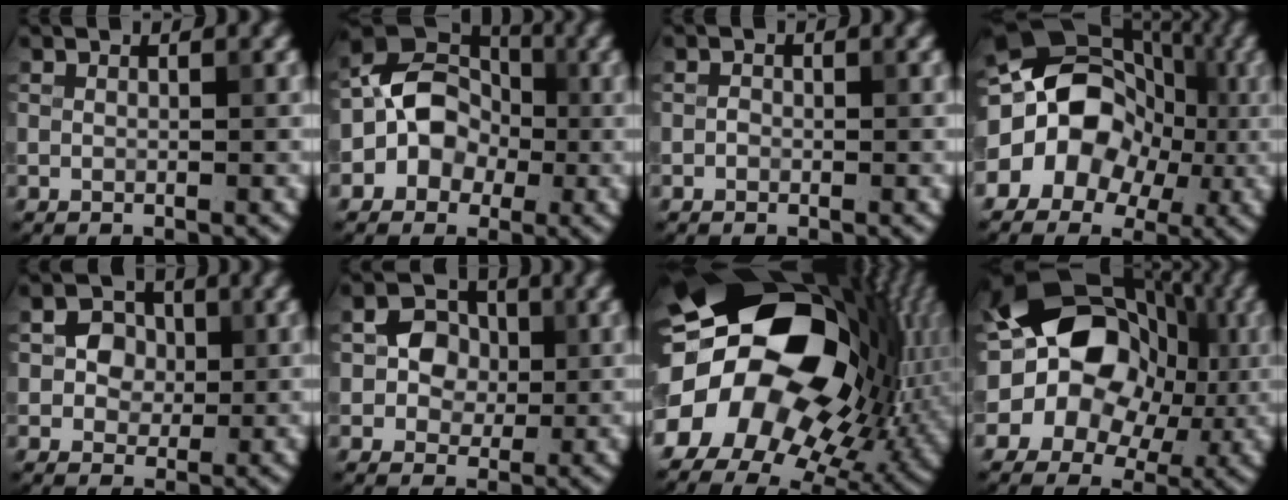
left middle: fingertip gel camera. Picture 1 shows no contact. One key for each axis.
{"total": 6.1, "fx": -1.0, "fy": 5.2, "fz": 3.0, "tx": -0.006, "ty": 0.014, "tz": -0.040}
{"total": 0.6, "fx": -0.2, "fy": 0.5, "fz": 0.2, "tx": -0.002, "ty": -0.001, "tz": -0.006}
{"total": 10.7, "fx": -0.8, "fy": 8.6, "fz": 6.4, "tx": -0.081, "ty": 0.014, "tz": -0.041}
{"total": 2.8, "fx": 0.2, "fy": 2.4, "fz": 1.4, "tx": -0.017, "ty": 0.002, "tz": -0.002}
{"total": 3.4, "fx": 0.2, "fy": 2.9, "fz": 1.8, "tx": -0.022, "ty": 0.003, "tz": -0.005}
{"total": 23.2, "fx": 1.0, "fy": 17.0, "fz": 15.8, "tx": -0.283, "ty": -0.012, "tz": -0.007}
{"total": 13.8, "fx": 1.4, "fy": 10.8, "fz": 8.5, "tx": -0.101, "ty": 0.027, "tz": -0.012}